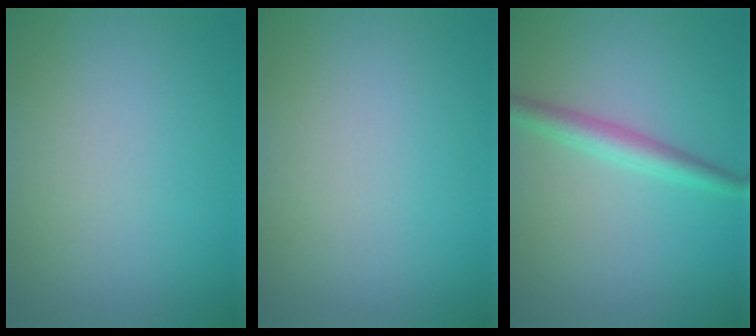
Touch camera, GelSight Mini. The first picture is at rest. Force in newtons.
{"total": 0.0}
{"total": 2.7, "press": 2.6, "slide": 0.1}